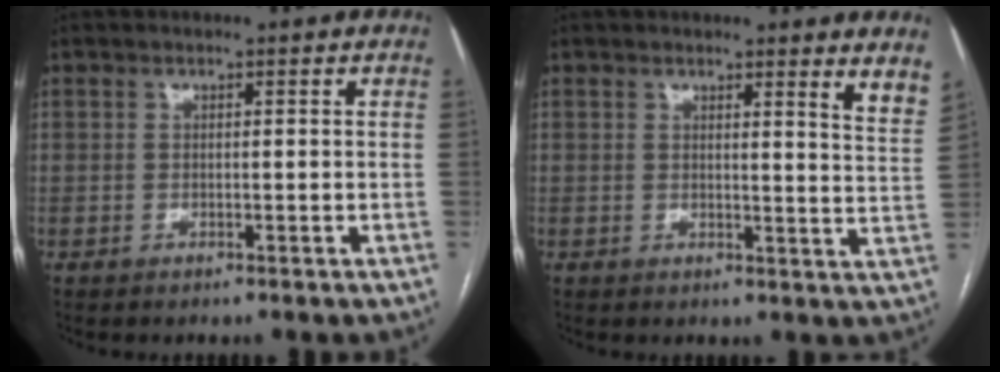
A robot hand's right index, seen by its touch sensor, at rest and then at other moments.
{"total": 5.3, "force": [4.7, -0.2, 2.5], "torque": [-0.028, -0.034, 0.030]}